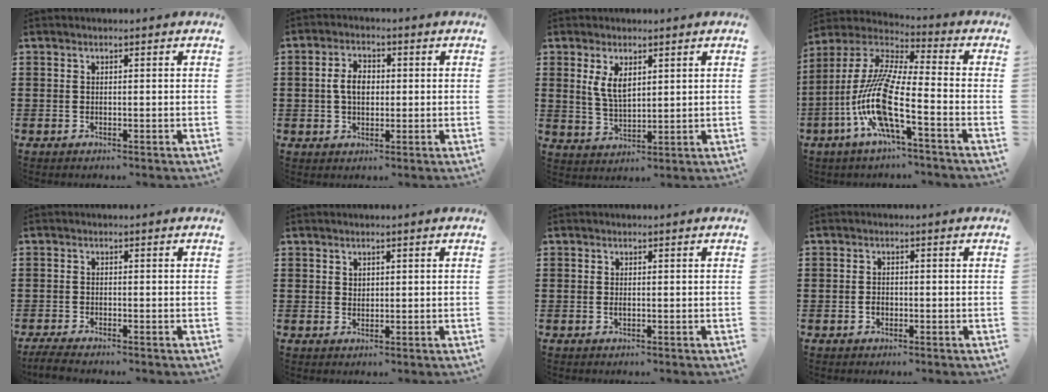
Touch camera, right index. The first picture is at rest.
{"total": 4.1, "force": [0.3, 2.5, 3.2], "torque": [-0.067, 0.011, 0.003]}
{"total": 4.5, "force": [1.9, 2.1, 3.5], "torque": [-0.074, 0.005, 0.036]}
{"total": 12.6, "force": [-5.6, 1.7, 11.1], "torque": [-0.263, -0.032, -0.120]}
{"total": 2.1, "force": [-2.0, -0.2, 0.5], "torque": [-0.017, -0.005, -0.042]}
{"total": 1.0, "force": [0.7, 0.7, 0.1], "torque": [-0.004, 0.002, 0.014]}
{"total": 0.5, "force": [-0.1, 0.3, 0.4], "torque": [-0.010, -0.001, -0.002]}
{"total": 1.4, "force": [-0.5, 0.9, 0.9], "torque": [-0.021, 0.000, -0.009]}